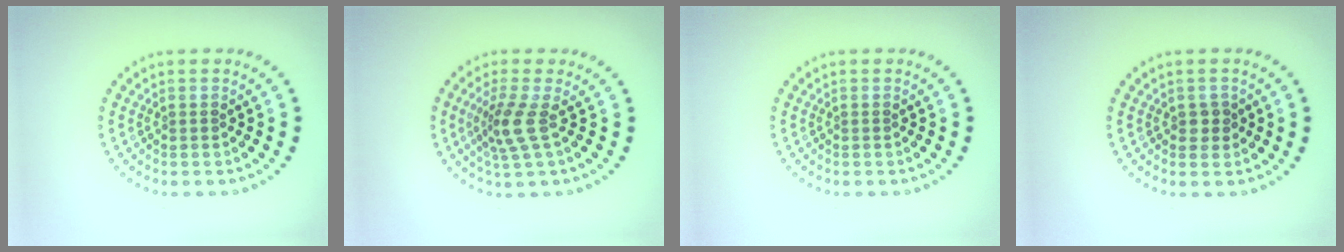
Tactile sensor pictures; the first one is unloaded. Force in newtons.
{"total": 2.9, "press": 2.1, "slide": 2.0}
{"total": 0.0}
{"total": 1.3, "press": 1.3, "slide": 0.4}